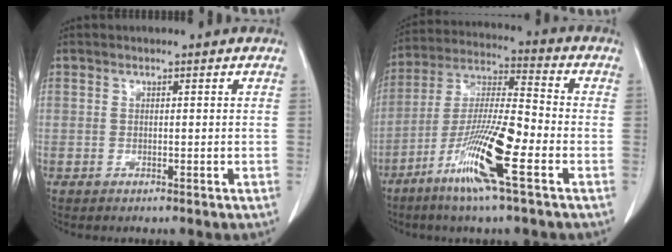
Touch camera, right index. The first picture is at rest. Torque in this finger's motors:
{"motor_torque": [1.99, -0.13, 0.37, 0.20]}